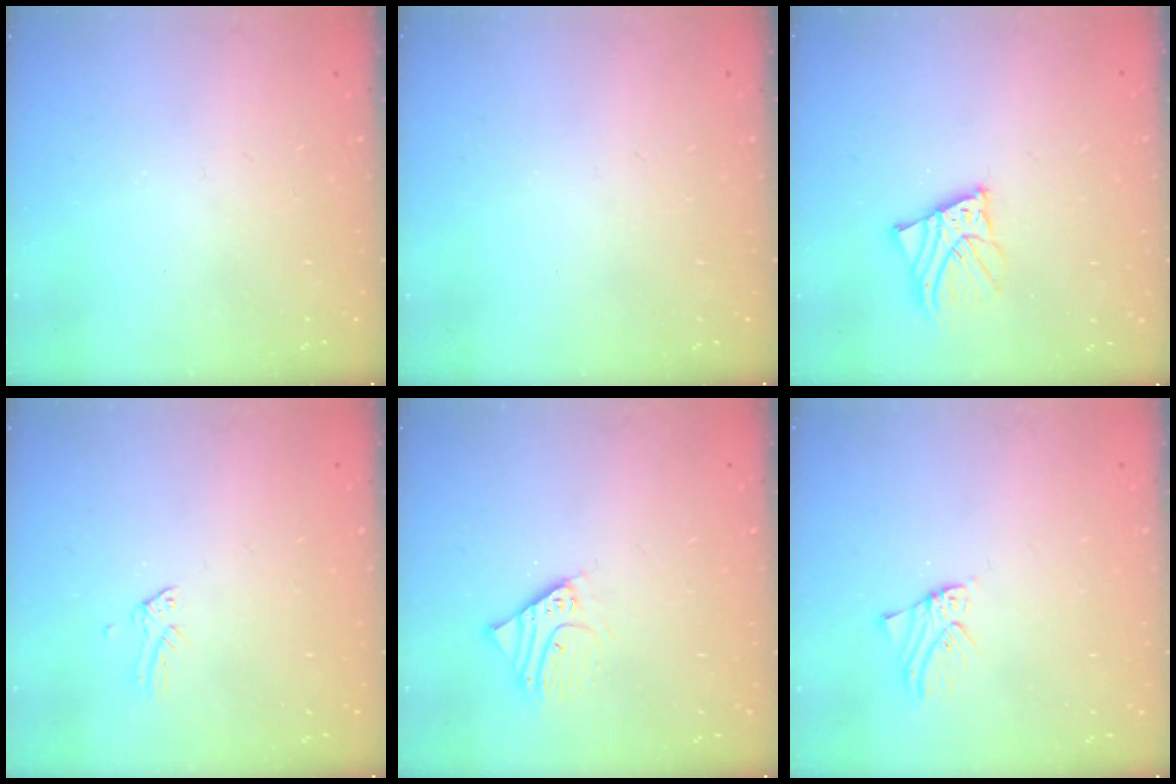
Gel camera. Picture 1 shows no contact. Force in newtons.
{"total": 0.0}
{"total": 6.4, "press": 6.4, "slide": 0.8}
{"total": 0.0}
{"total": 3.9, "press": 3.9, "slide": 0.3}
{"total": 1.0, "press": 1.0, "slide": 0.0}